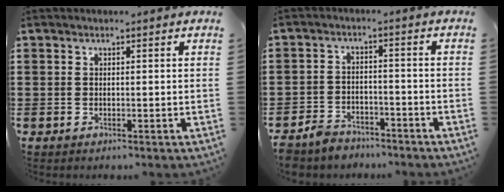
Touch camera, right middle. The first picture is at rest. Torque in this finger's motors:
{"motor_torque": [0.41, 0.36, 0.05, 0.07]}